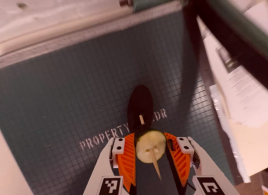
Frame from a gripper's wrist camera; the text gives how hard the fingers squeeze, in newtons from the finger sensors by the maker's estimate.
{"total": 8.8, "left": 8.8, "right": 8.8}